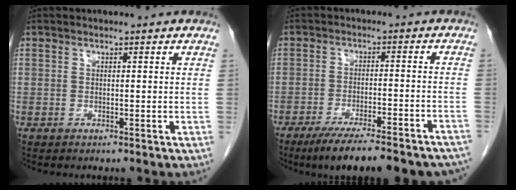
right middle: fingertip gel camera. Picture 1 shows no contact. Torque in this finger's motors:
{"motor_torque": [1.08, -1.06, 0.20, 0.08]}